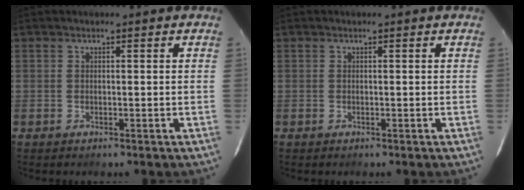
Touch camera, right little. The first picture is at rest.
{"total": 0.0}